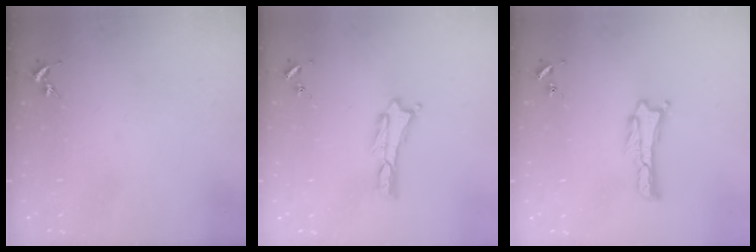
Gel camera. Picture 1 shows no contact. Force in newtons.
{"total": 0.0}
{"total": 0.0}